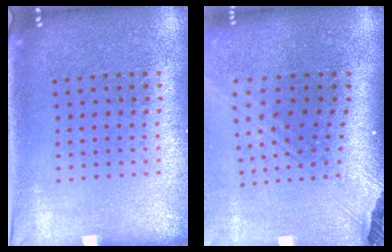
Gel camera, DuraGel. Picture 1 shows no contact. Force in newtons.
{"total": 2.9, "press": 2.0, "slide": 2.0}